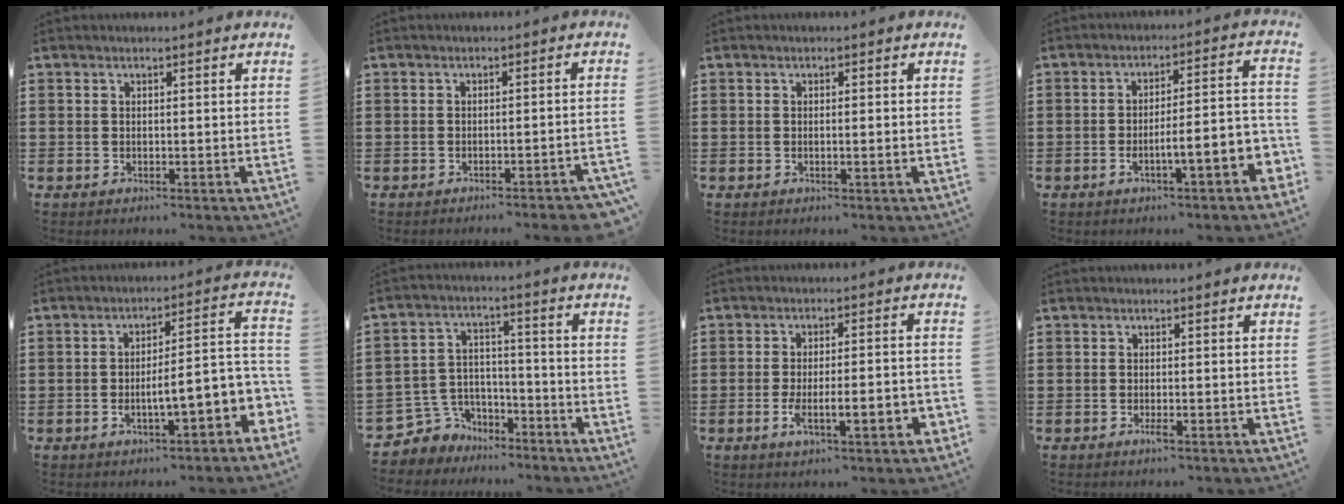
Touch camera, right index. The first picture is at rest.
{"total": 2.3, "force": [-2.0, -0.2, 1.1], "torque": [-0.019, -0.003, -0.040]}
{"total": 0.7, "force": [-0.1, -0.1, 0.7], "torque": [-0.013, -0.004, -0.001]}
{"total": 6.5, "force": [-3.1, 0.8, 5.7], "torque": [-0.088, -0.014, -0.060]}
{"total": 7.0, "force": [-2.3, 1.7, 6.4], "torque": [-0.097, -0.017, -0.047]}
{"total": 5.6, "force": [-4.3, 3.6, 0.5], "torque": [-0.041, 0.007, -0.087]}
{"total": 6.6, "force": [-2.6, 1.6, 5.9], "torque": [-0.096, -0.007, -0.049]}
{"total": 1.1, "force": [-0.5, 0.1, 0.9], "torque": [-0.019, -0.005, -0.008]}